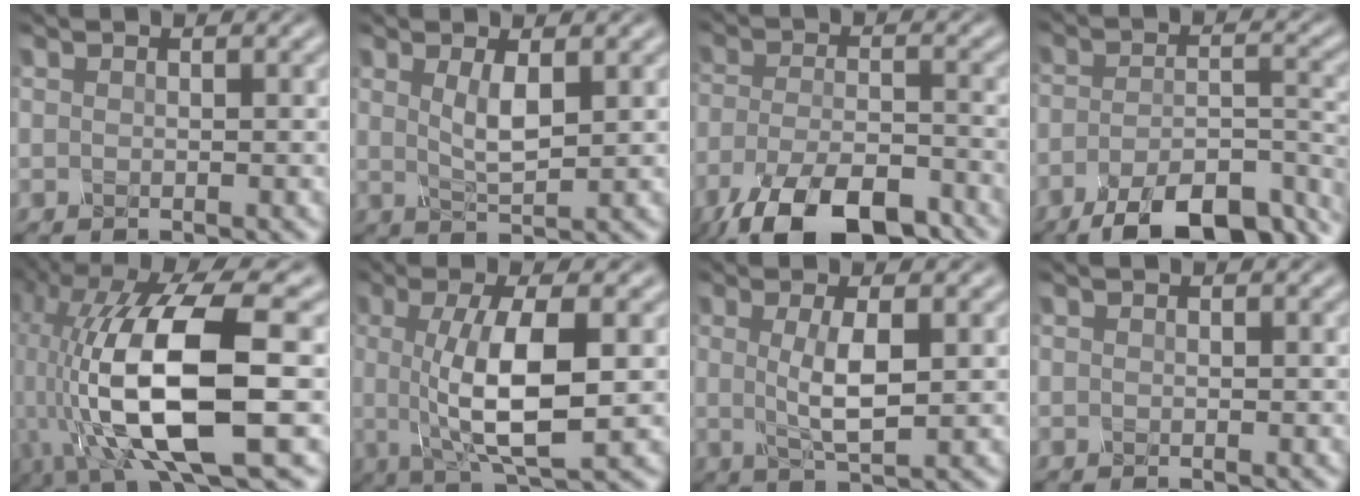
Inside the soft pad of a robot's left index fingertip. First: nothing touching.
{"total": 2.7, "force": [0.7, 0.7, 2.5], "torque": [-0.050, -0.007, 0.015]}
{"total": 11.1, "force": [-7.8, 3.9, 6.9], "torque": [-0.130, -0.020, -0.143]}
{"total": 10.3, "force": [-7.5, 3.2, 6.2], "torque": [-0.093, -0.009, -0.125]}
{"total": 15.4, "force": [-2.5, 5.0, 14.3], "torque": [-0.283, 0.000, -0.049]}
{"total": 7.7, "force": [-0.4, 1.9, 7.4], "torque": [-0.126, -0.008, -0.009]}
{"total": 3.7, "force": [0.1, 0.8, 3.6], "torque": [-0.071, -0.004, 0.004]}
{"total": 0.0}